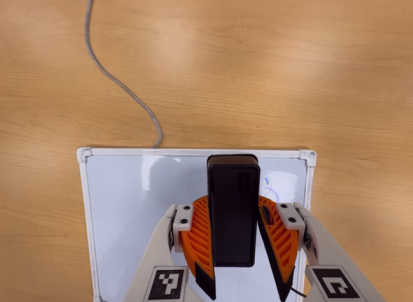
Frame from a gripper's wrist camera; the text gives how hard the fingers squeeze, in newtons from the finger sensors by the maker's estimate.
{"total": 6.5, "left": 6.1, "right": 6.9}